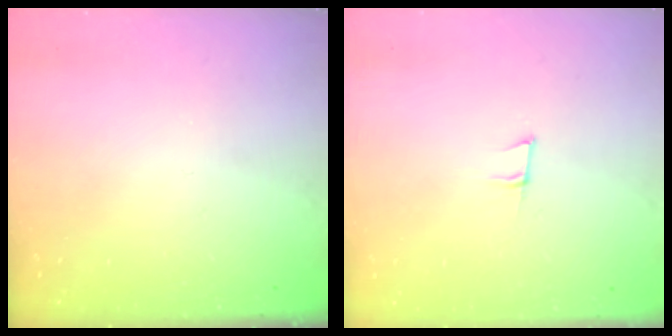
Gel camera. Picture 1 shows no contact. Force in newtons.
{"total": 5.5, "press": 5.4, "slide": 0.8}